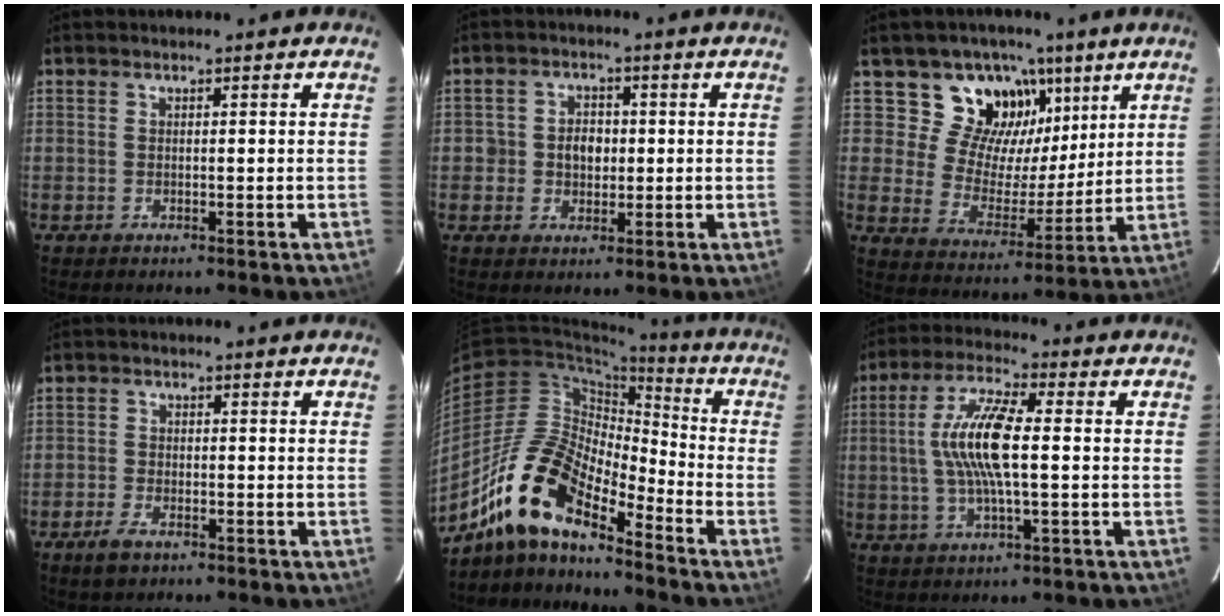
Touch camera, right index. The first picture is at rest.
{"total": 4.3, "force": [-0.3, 3.8, 2.0], "torque": [-0.037, 0.010, -0.002]}
{"total": 13.7, "force": [8.1, 9.9, 4.9], "torque": [-0.084, -0.011, 0.142]}
{"total": 3.8, "force": [-2.6, 1.8, 2.1], "torque": [-0.057, -0.003, -0.048]}
{"total": 15.3, "force": [-11.9, 4.4, 8.7], "torque": [-0.156, 0.002, -0.238]}
{"total": 11.5, "force": [0.2, 2.5, 11.2], "torque": [-0.222, 0.008, 0.001]}